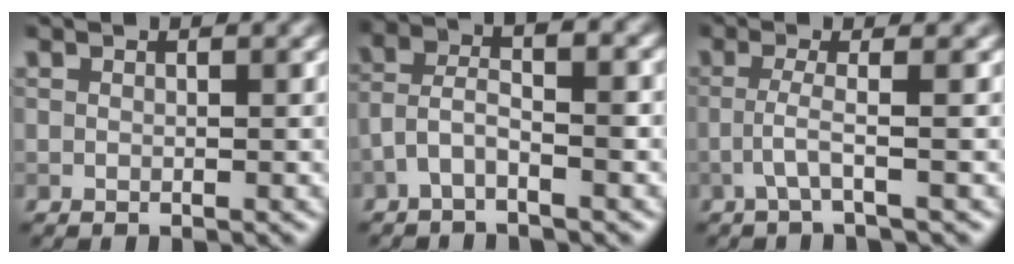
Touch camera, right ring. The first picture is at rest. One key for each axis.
{"total": 3.8, "fx": -1.3, "fy": 1.3, "fz": 3.4, "tx": -0.076, "ty": 0.018, "tz": -0.034}
{"total": 2.4, "fx": -0.6, "fy": 0.2, "fz": 2.3, "tx": -0.043, "ty": 0.003, "tz": -0.021}